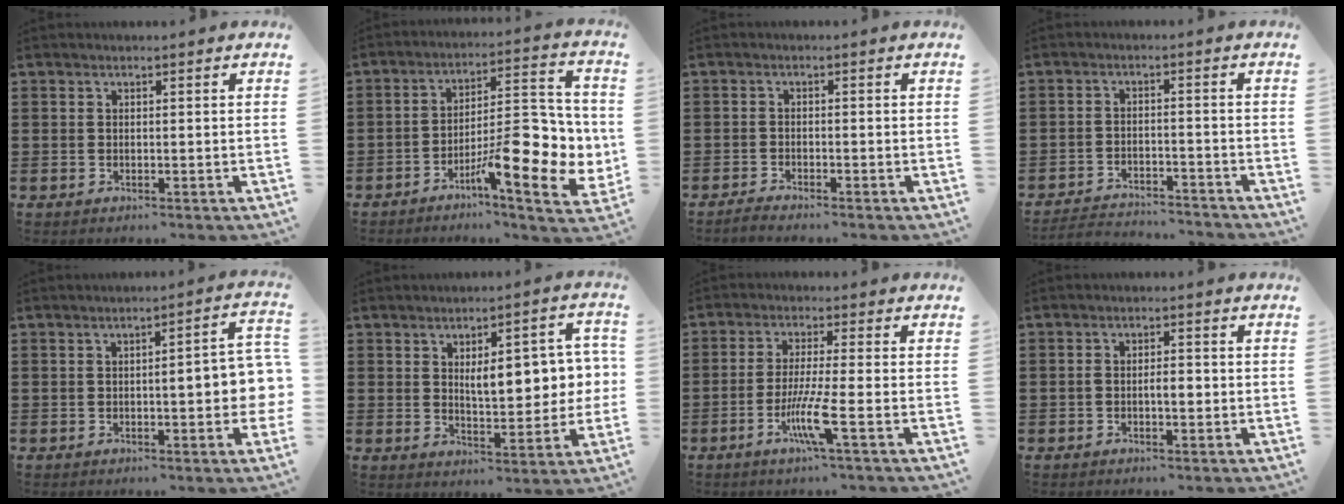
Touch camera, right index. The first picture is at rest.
{"total": 12.1, "force": [-4.4, 3.9, 10.5], "torque": [-0.139, -0.013, -0.079]}
{"total": 1.4, "force": [-1.4, 0.0, 0.1], "torque": [-0.004, 0.002, -0.028]}
{"total": 3.1, "force": [-3.1, 0.2, 0.4], "torque": [-0.011, 0.003, -0.067]}
{"total": 6.7, "force": [-0.8, 1.5, 6.4], "torque": [-0.083, -0.007, -0.017]}
{"total": 8.3, "force": [1.3, 3.7, 7.3], "torque": [-0.100, -0.006, 0.013]}
{"total": 7.0, "force": [-2.7, -0.2, 6.4], "torque": [-0.126, -0.018, -0.051]}
{"total": 2.5, "force": [-0.6, 0.9, 2.2], "torque": [-0.043, 0.004, -0.012]}